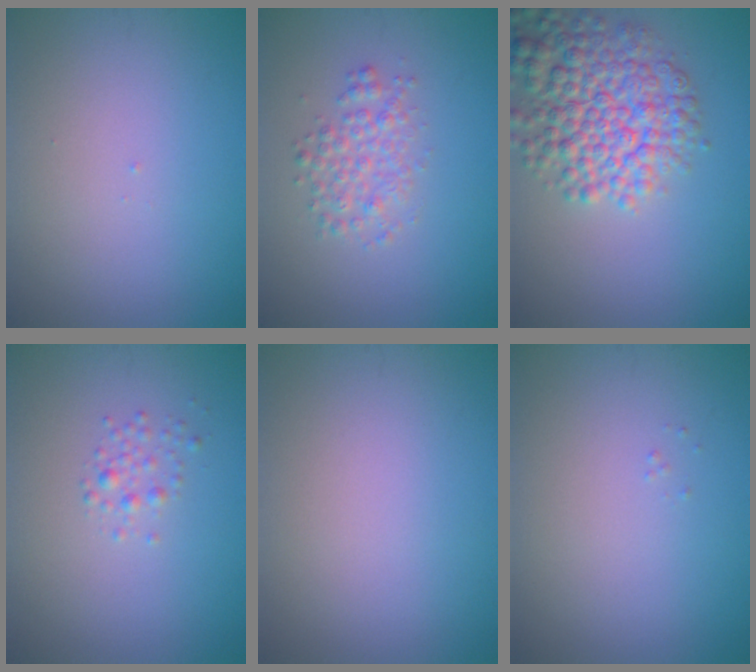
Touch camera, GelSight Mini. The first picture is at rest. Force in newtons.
{"total": 2.5, "press": 2.5, "slide": 0.1}
{"total": 7.2, "press": 7.2, "slide": 0.3}
{"total": 1.2, "press": 1.2, "slide": 0.1}
{"total": 0.0}
{"total": 0.0}